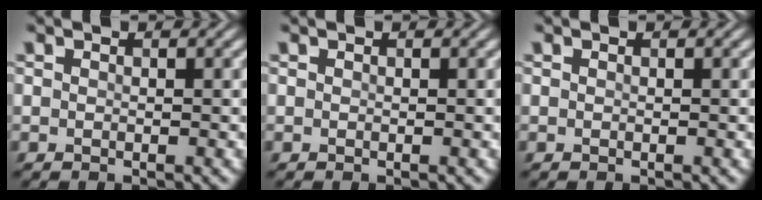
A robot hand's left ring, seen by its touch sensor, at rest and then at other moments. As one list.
[{"total": 0.0}, {"total": 0.0}]